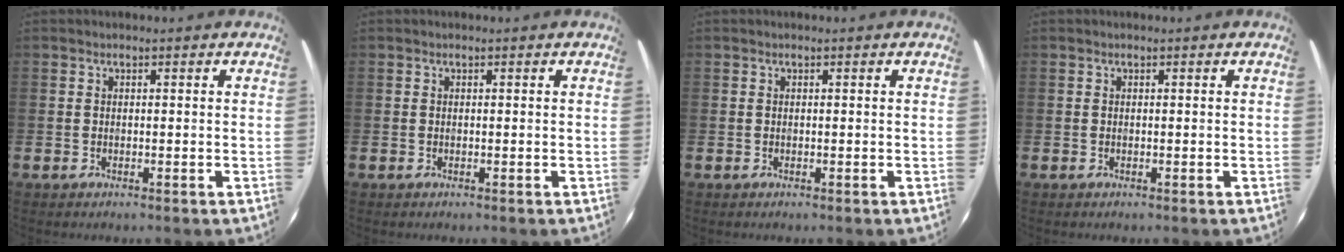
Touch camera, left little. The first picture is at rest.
{"total": 0.0}
{"total": 0.0}
{"total": 0.0}